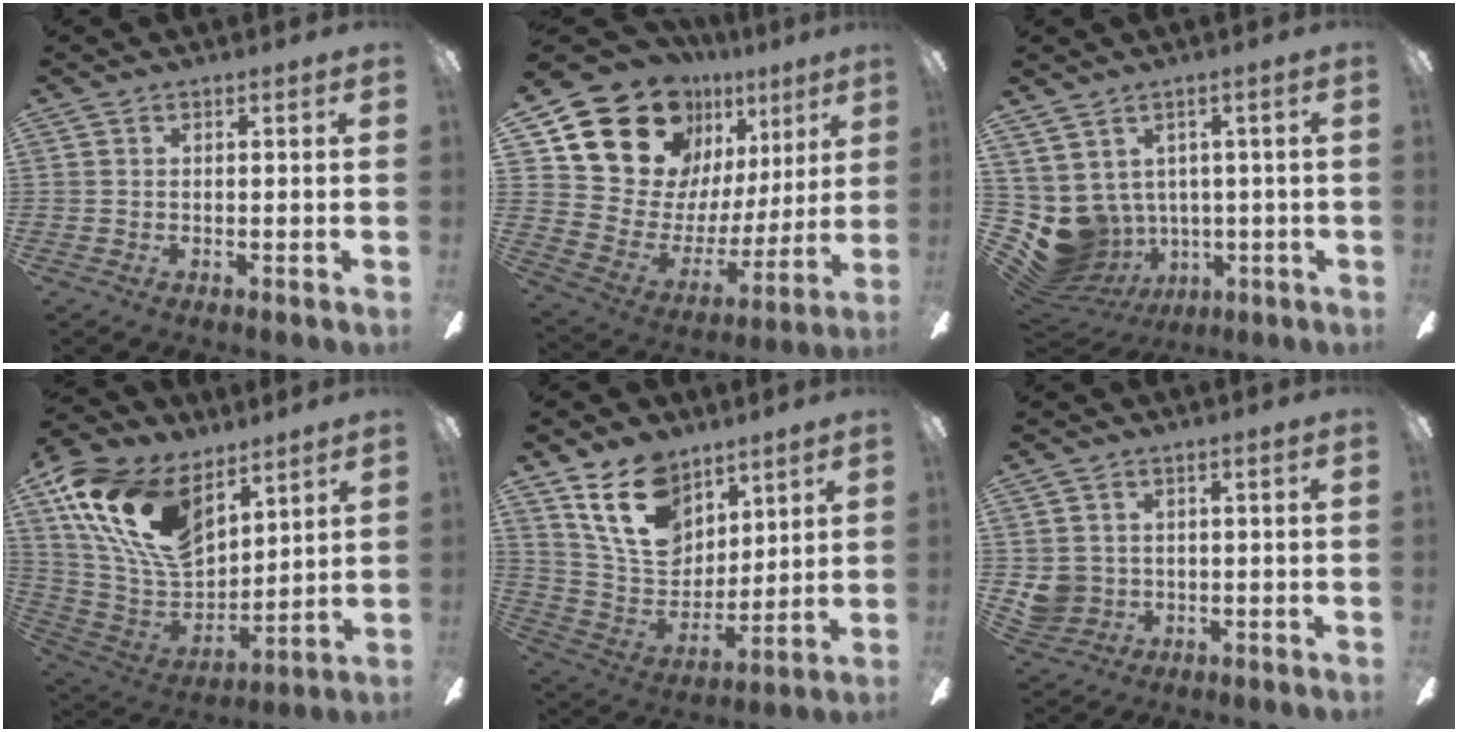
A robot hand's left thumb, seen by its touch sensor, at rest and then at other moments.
{"total": 21.2, "force": [14.9, 12.7, 8.2], "torque": [-0.150, -0.101, 0.293]}
{"total": 8.5, "force": [0.0, 8.1, 2.3], "torque": [-0.094, -0.023, 0.014]}
{"total": 22.2, "force": [11.1, 13.2, 14.0], "torque": [-0.296, -0.041, 0.204]}
{"total": 18.9, "force": [11.3, 12.2, 9.0], "torque": [-0.167, -0.049, 0.212]}
{"total": 5.0, "force": [0.5, 4.9, 0.9], "torque": [-0.020, 0.002, 0.013]}